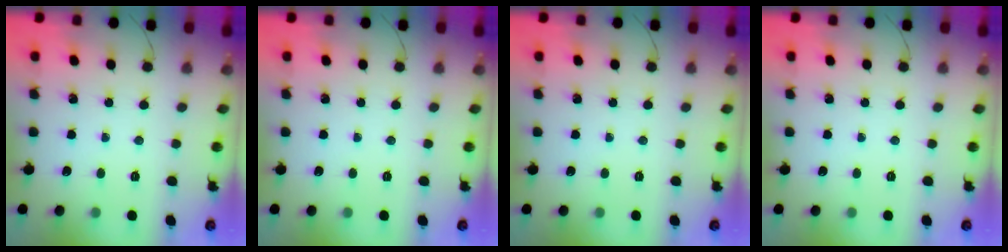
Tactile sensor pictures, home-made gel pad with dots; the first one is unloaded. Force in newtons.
{"total": 0.0}
{"total": 0.0}
{"total": 0.0}